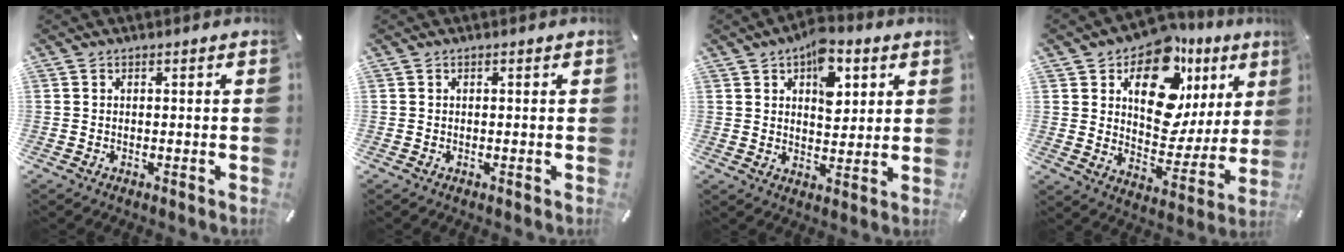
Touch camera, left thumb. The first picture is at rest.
{"total": 0.0}
{"total": 10.1, "force": [4.7, 6.2, 6.5], "torque": [-0.075, -0.016, 0.076]}
{"total": 17.7, "force": [9.3, 11.0, 10.2], "torque": [-0.141, -0.066, 0.162]}